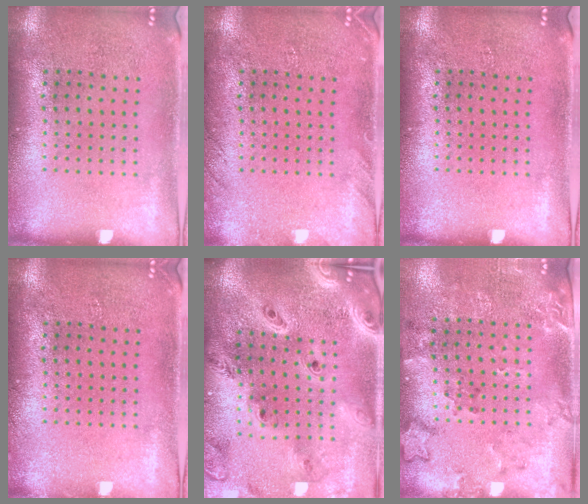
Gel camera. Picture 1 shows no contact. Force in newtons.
{"total": 1.4, "press": 1.4, "slide": 0.1}
{"total": 0.0}
{"total": 0.6, "press": 0.6, "slide": 0.1}
{"total": 4.0, "press": 3.1, "slide": 2.6}
{"total": 1.9, "press": 1.5, "slide": 1.1}